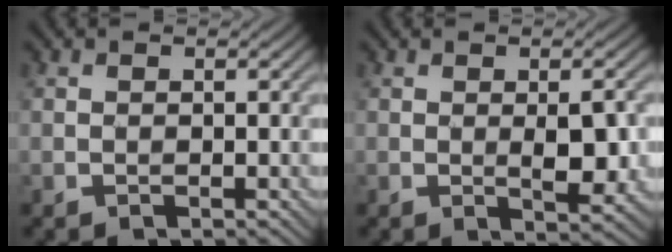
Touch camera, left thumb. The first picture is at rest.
{"total": 3.8, "force": [-0.3, 1.2, 3.6], "torque": [-0.063, -0.002, -0.004]}